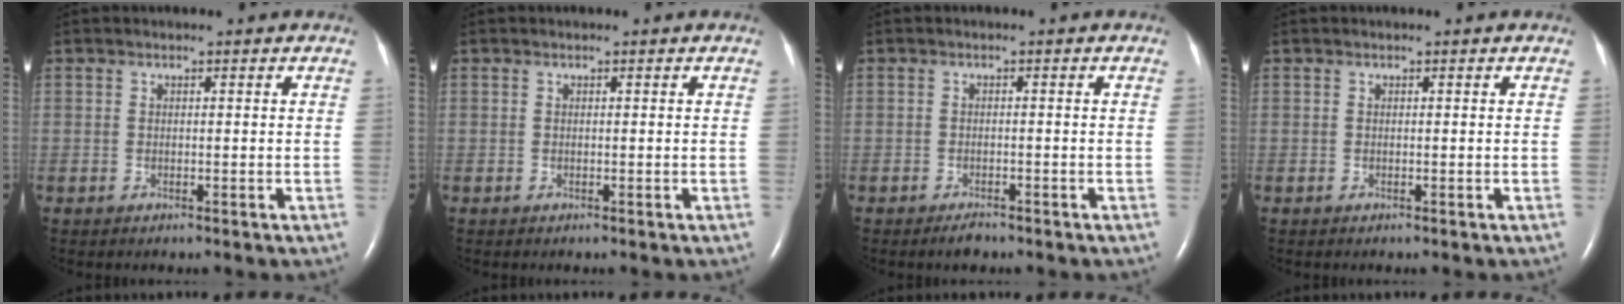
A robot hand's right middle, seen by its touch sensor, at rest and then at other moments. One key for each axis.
{"total": 0.0}
{"total": 1.6, "fx": -1.3, "fy": 0.5, "fz": 0.8, "tx": -0.019, "ty": -0.002, "tz": -0.018}
{"total": 0.0}